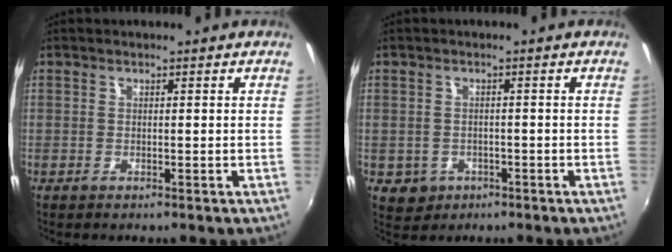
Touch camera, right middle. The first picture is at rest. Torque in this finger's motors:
{"motor_torque": [0.46, -0.43, -0.02, 0.01]}